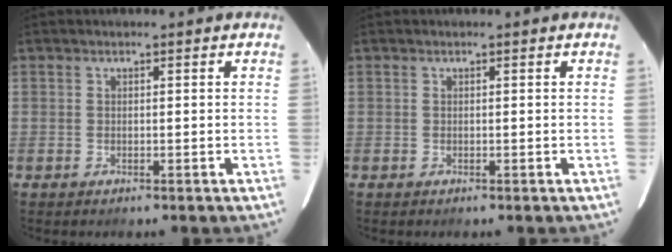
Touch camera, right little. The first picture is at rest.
{"total": 0.0}